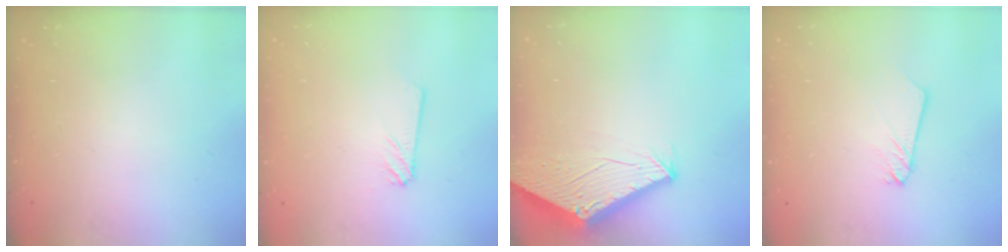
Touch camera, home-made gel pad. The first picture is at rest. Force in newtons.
{"total": 2.4, "press": 2.4, "slide": 0.3}
{"total": 2.8, "press": 2.8, "slide": 0.1}
{"total": 2.2, "press": 2.2, "slide": 0.1}